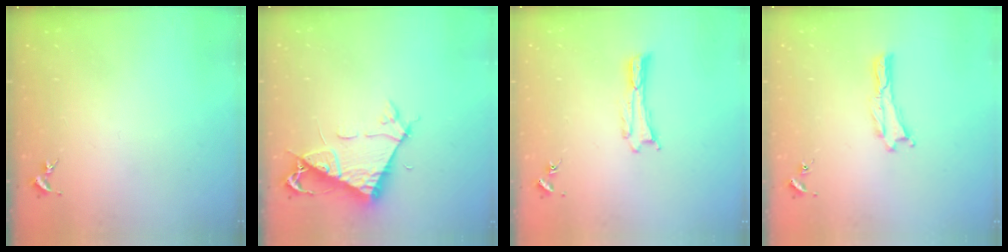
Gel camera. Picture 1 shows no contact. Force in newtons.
{"total": 7.1, "press": 7.0, "slide": 0.8}
{"total": 0.0}
{"total": 0.0}